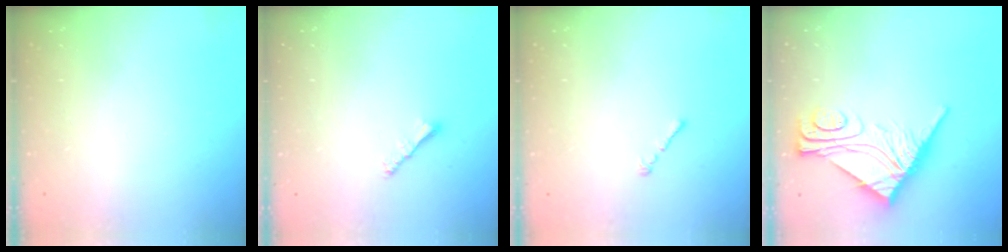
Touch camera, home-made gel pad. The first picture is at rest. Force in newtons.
{"total": 2.4, "press": 2.4, "slide": 0.6}
{"total": 1.0, "press": 0.9, "slide": 0.5}
{"total": 11.3, "press": 11.2, "slide": 1.4}